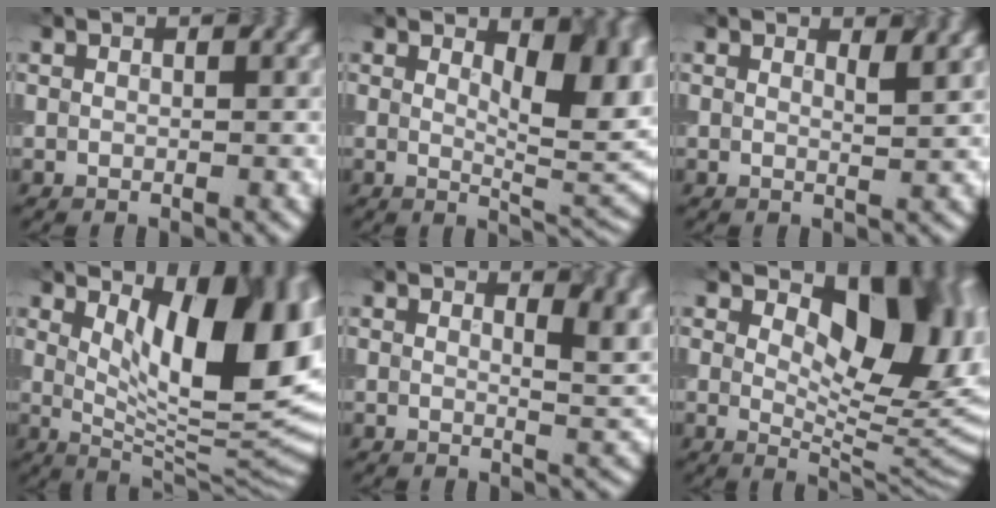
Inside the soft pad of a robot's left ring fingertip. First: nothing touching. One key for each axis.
{"total": 6.9, "fx": 1.4, "fy": 3.2, "fz": 6.0, "tx": -0.088, "ty": -0.007, "tz": 0.035}
{"total": 1.2, "fx": 0.7, "fy": 0.0, "fz": 0.9, "tx": -0.017, "ty": 0.001, "tz": 0.019}
{"total": 12.3, "fx": 3.1, "fy": 4.5, "fz": 11.0, "tx": -0.137, "ty": -0.001, "tz": 0.056}
{"total": 4.0, "fx": 1.4, "fy": 1.9, "fz": 3.2, "tx": -0.034, "ty": -0.003, "tz": 0.028}
{"total": 10.1, "fx": 2.7, "fy": 4.7, "fz": 8.5, "tx": -0.115, "ty": -0.002, "tz": 0.051}